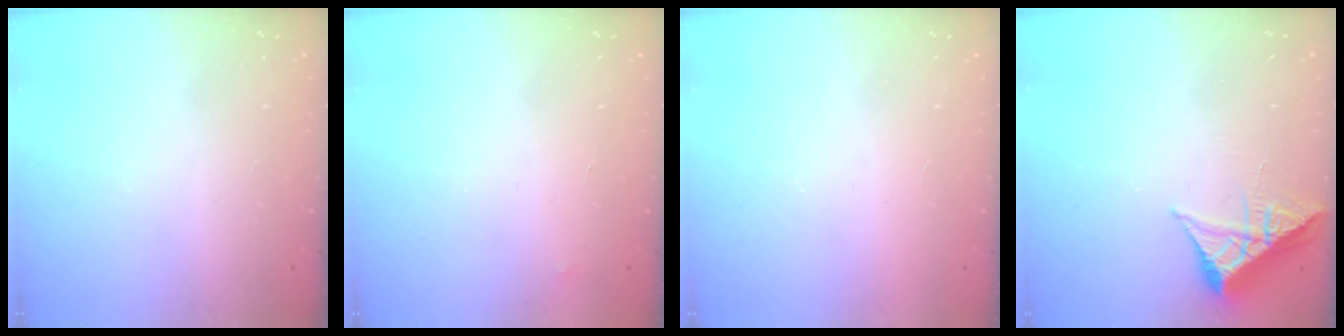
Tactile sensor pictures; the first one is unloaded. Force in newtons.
{"total": 4.0, "press": 4.0, "slide": 0.2}
{"total": 1.7, "press": 1.6, "slide": 0.1}
{"total": 6.1, "press": 6.0, "slide": 0.7}